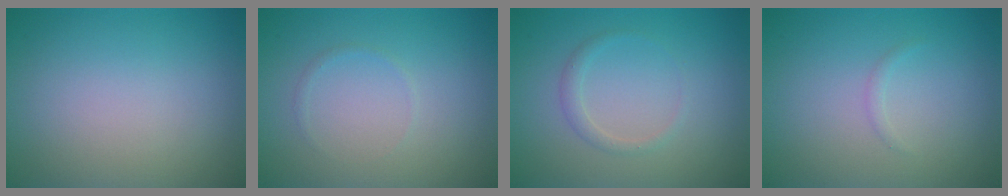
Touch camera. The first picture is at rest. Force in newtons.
{"total": 0.5, "press": 0.5, "slide": 0.0}
{"total": 1.2, "press": 1.2, "slide": 0.0}
{"total": 0.5, "press": 0.5, "slide": 0.0}